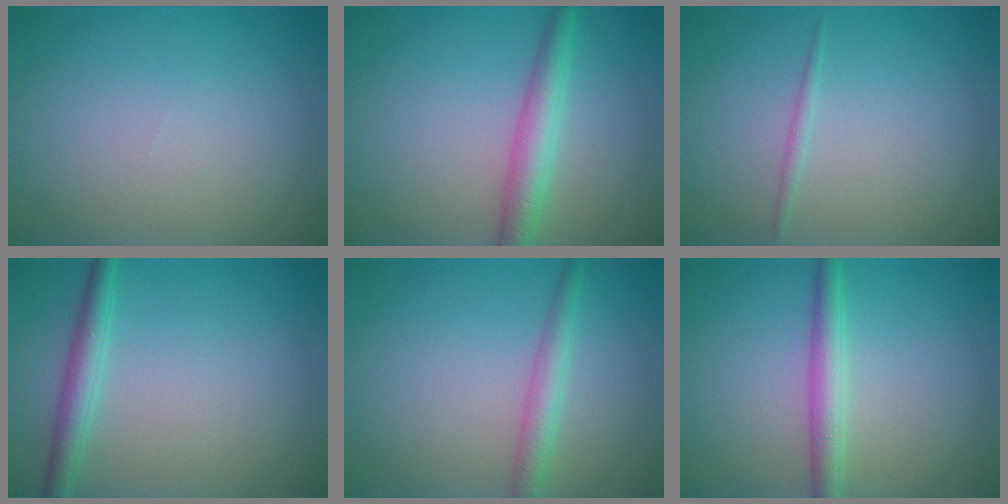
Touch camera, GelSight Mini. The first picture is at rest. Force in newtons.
{"total": 3.6, "press": 3.6, "slide": 0.1}
{"total": 0.7, "press": 0.7, "slide": 0.0}
{"total": 2.6, "press": 2.6, "slide": 0.0}
{"total": 2.4, "press": 2.4, "slide": 0.1}
{"total": 3.0, "press": 3.0, "slide": 0.1}